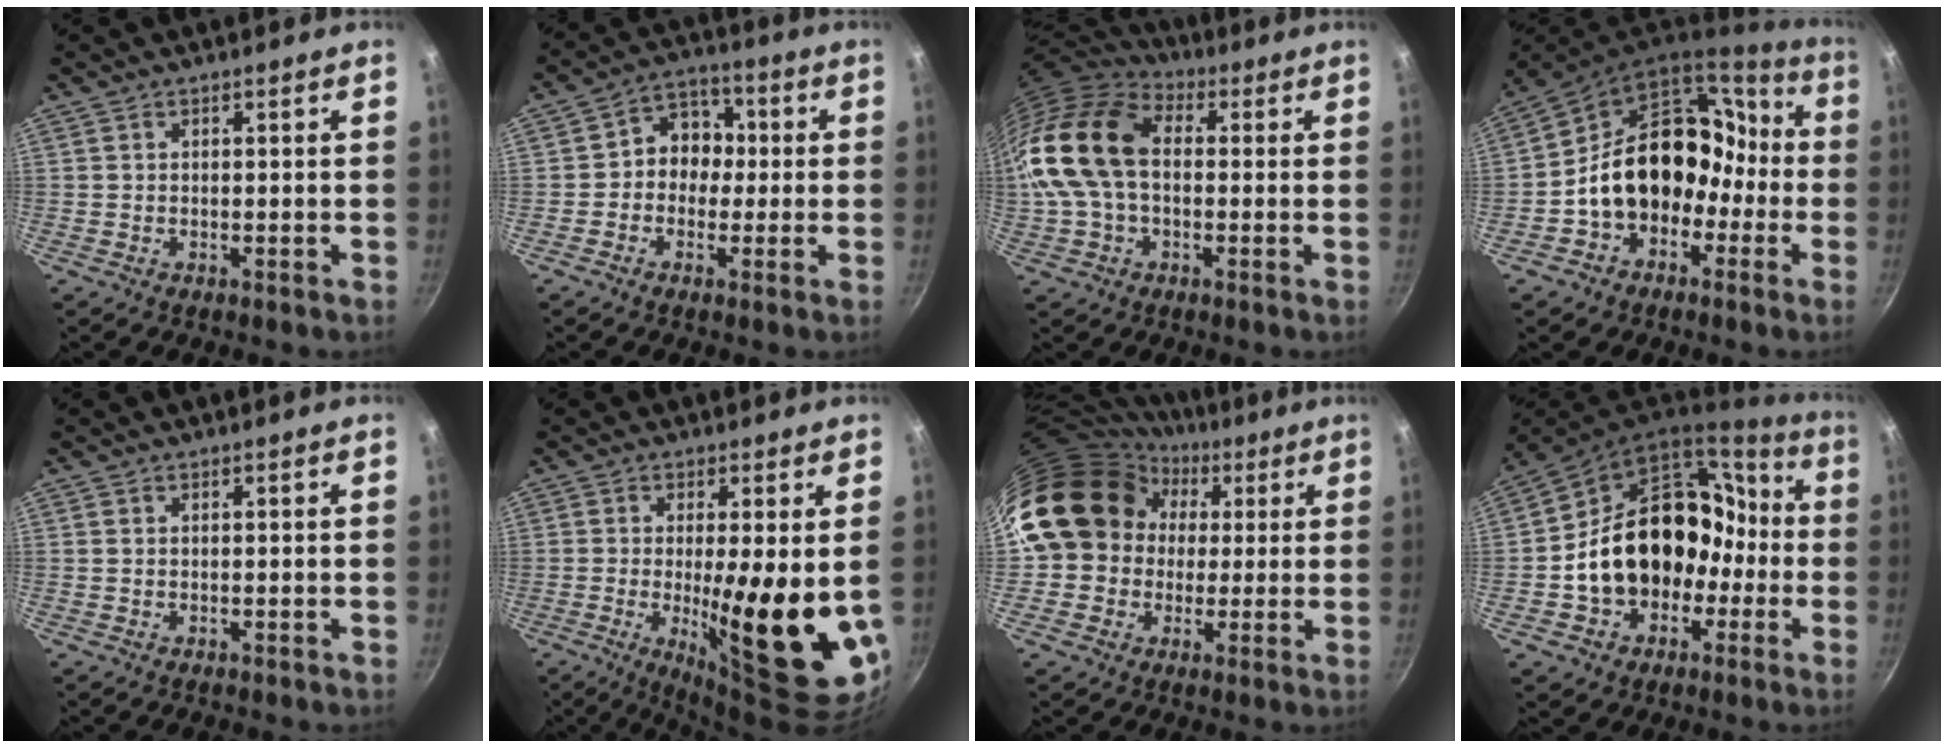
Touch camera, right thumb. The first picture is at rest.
{"total": 7.4, "force": [-0.2, 6.4, 3.7], "torque": [-0.006, 0.023, -0.023]}
{"total": 19.7, "force": [0.5, 13.3, 14.5], "torque": [-0.286, 0.038, -0.003]}
{"total": 19.0, "force": [-3.9, 14.9, 11.1], "torque": [-0.115, 0.090, -0.054]}
{"total": 0.0}
{"total": 16.6, "force": [-0.9, 3.8, 16.1], "torque": [-0.229, -0.028, -0.005]}
{"total": 17.3, "force": [2.3, 15.2, 8.0], "torque": [-0.113, 0.044, 0.029]}
{"total": 22.6, "force": [-3.5, 17.7, 13.7], "torque": [-0.185, 0.081, -0.036]}